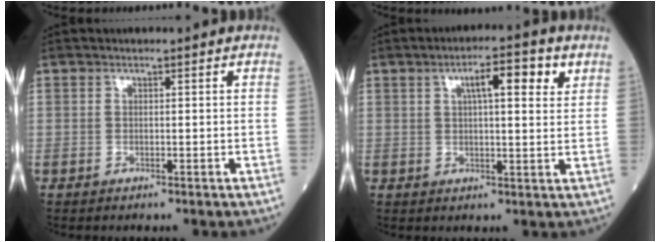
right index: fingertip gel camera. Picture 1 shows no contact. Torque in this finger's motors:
{"motor_torque": [0.70, 0.35, 0.11, 0.07]}